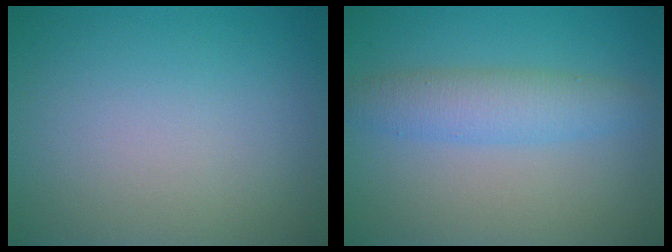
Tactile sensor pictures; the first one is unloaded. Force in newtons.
{"total": 3.4, "press": 3.4, "slide": 0.1}